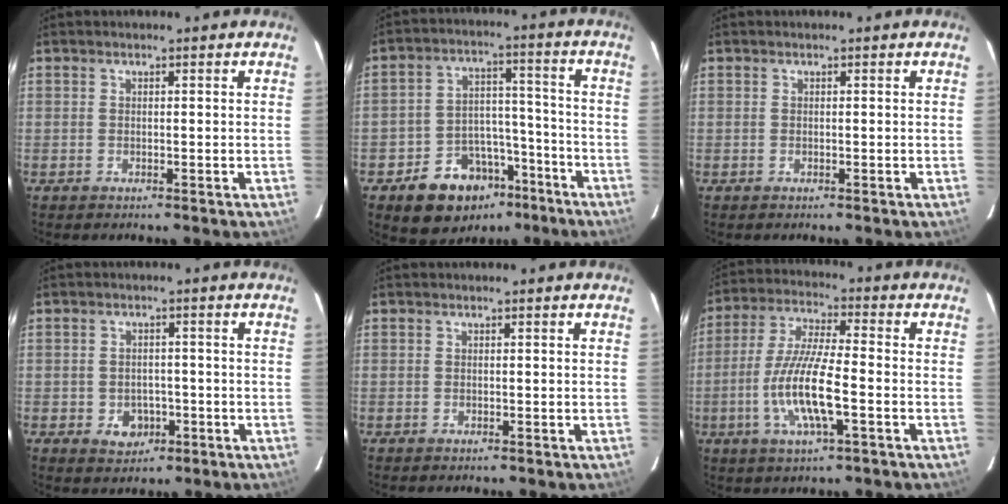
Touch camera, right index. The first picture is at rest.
{"total": 13.2, "force": [-8.2, 9.1, 5.0], "torque": [-0.098, 0.037, -0.105]}
{"total": 0.0}
{"total": 4.5, "force": [-1.5, 3.8, 1.9], "torque": [-0.044, 0.007, -0.006]}
{"total": 0.0}
{"total": 12.5, "force": [-3.7, 2.1, 11.8], "torque": [-0.243, -0.005, -0.068]}